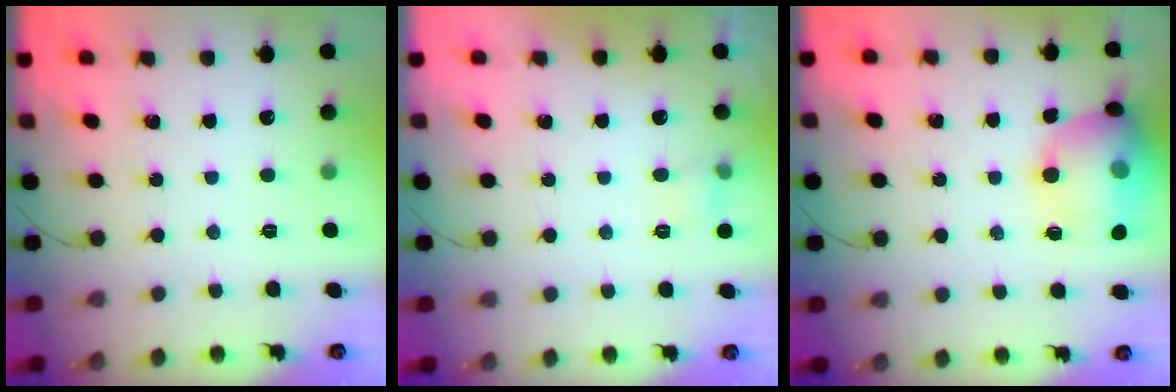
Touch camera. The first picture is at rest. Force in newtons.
{"total": 4.5, "press": 4.3, "slide": 1.3}
{"total": 15.7, "press": 15.5, "slide": 2.6}